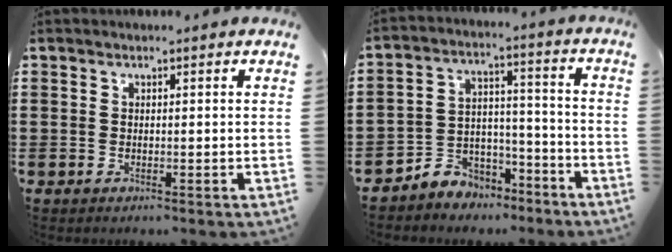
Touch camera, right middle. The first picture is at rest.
{"total": 5.2, "force": [-4.7, 2.1, -0.3], "torque": [0.000, 0.012, -0.097]}